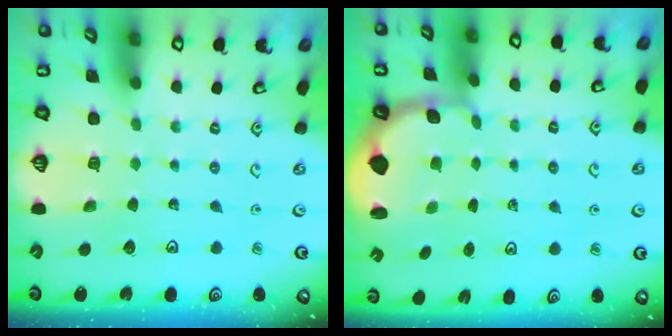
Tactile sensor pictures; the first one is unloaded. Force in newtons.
{"total": 3.2, "press": 2.3, "slide": 2.2}